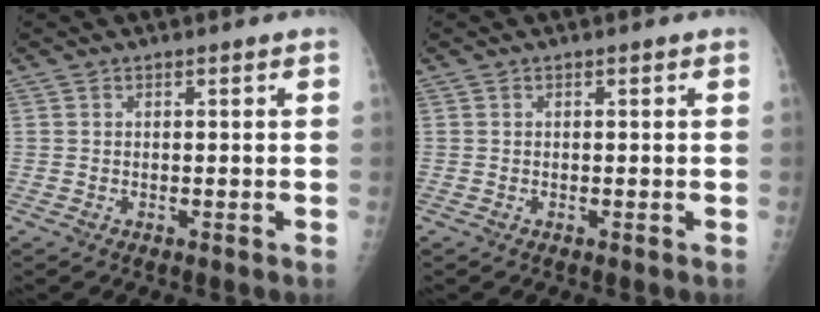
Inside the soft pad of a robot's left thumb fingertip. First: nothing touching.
{"total": 0.0}